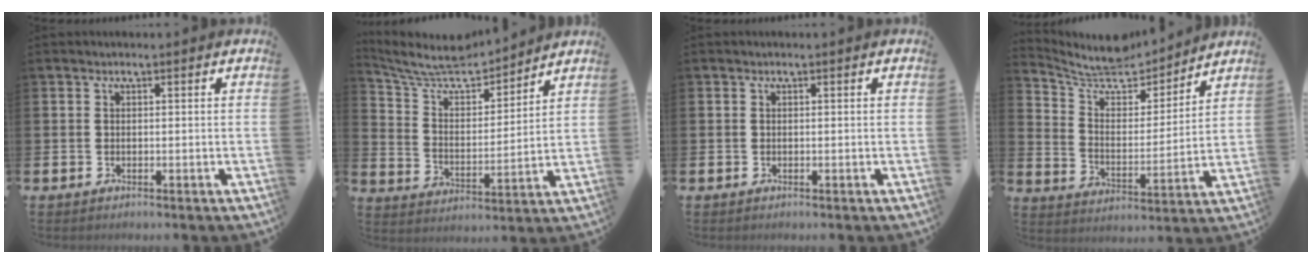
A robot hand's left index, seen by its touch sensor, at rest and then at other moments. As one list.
[{"total": 9.0, "force": [8.5, 1.9, 2.5], "torque": [-0.084, -0.062, 0.151]}, {"total": 0.0}, {"total": 8.7, "force": [8.2, 2.4, 1.9], "torque": [-0.069, -0.070, 0.142]}]